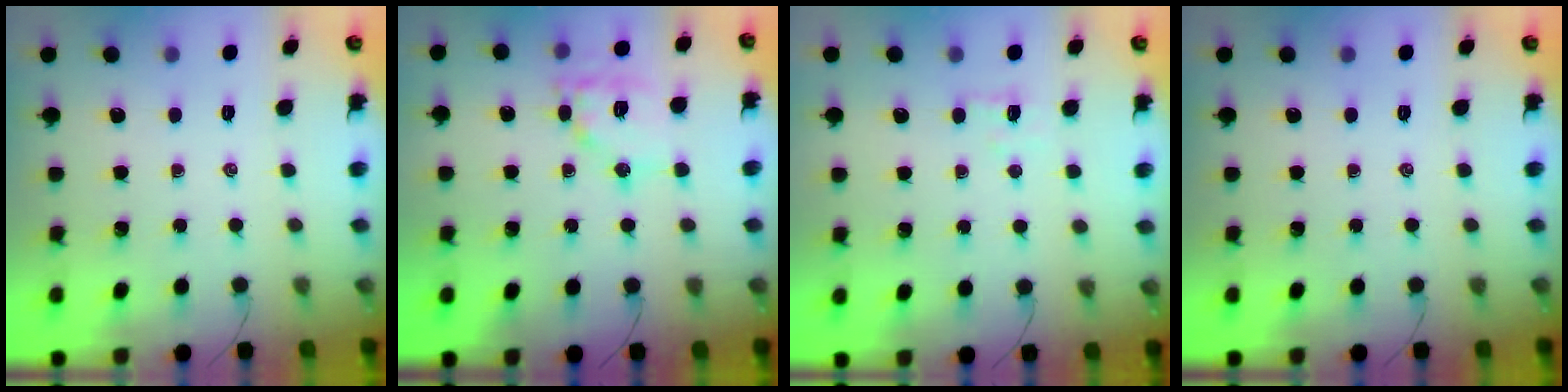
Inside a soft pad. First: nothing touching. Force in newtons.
{"total": 11.5, "press": 11.5, "slide": 1.0}
{"total": 2.9, "press": 2.8, "slide": 1.0}
{"total": 0.0}